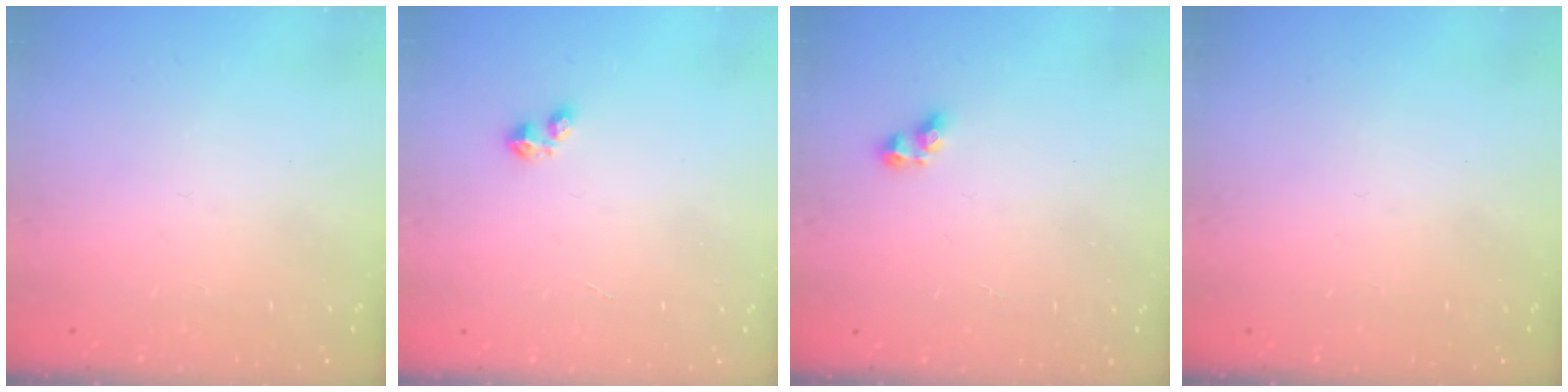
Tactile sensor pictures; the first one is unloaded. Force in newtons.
{"total": 2.4, "press": 2.4, "slide": 0.3}
{"total": 2.9, "press": 2.6, "slide": 1.1}
{"total": 0.0}